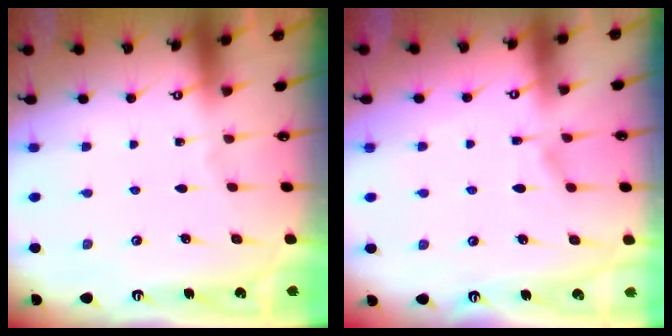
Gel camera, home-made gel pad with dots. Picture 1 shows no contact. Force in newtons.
{"total": 4.3, "press": 4.3, "slide": 0.5}